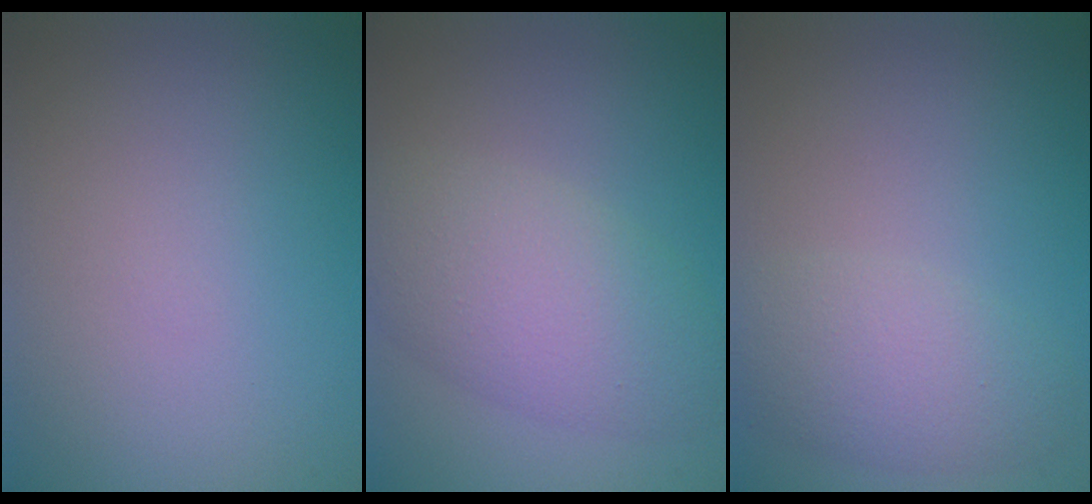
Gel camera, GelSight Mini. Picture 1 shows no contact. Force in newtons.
{"total": 5.8, "press": 5.8, "slide": 0.1}
{"total": 3.5, "press": 3.5, "slide": 0.1}